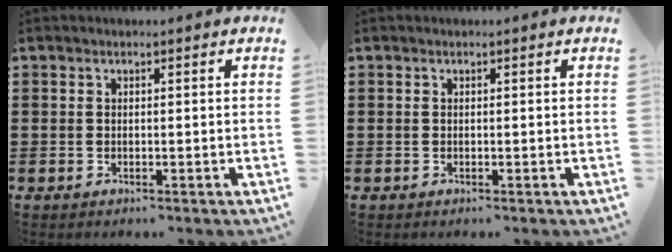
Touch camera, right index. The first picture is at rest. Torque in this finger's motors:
{"motor_torque": [0.00, 0.00, 0.00, 0.00]}